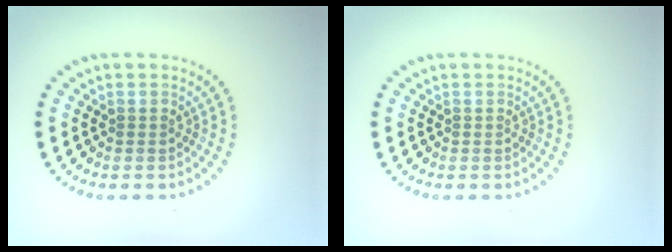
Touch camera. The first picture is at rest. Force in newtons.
{"total": 0.0}